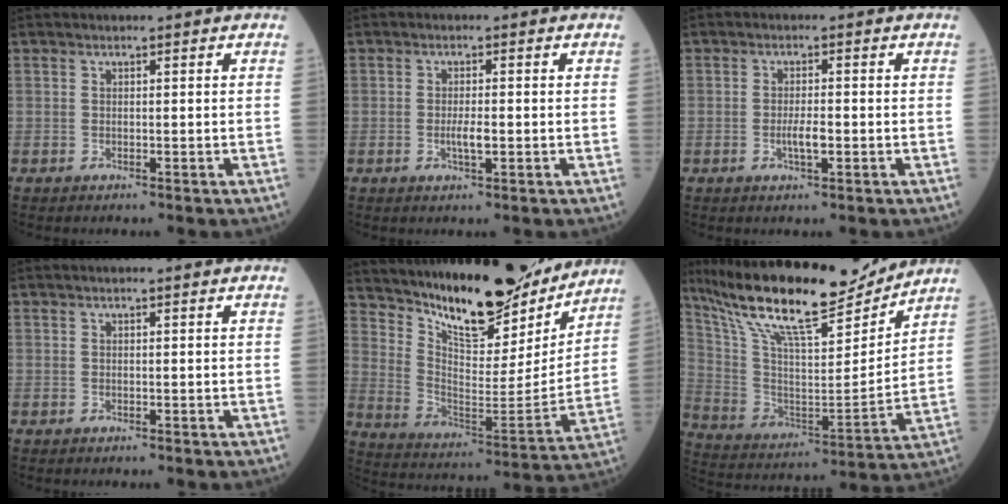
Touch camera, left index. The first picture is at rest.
{"total": 2.3, "force": [-0.6, 0.5, 2.2], "torque": [-0.045, -0.001, -0.010]}
{"total": 2.6, "force": [-0.8, 0.6, 2.4], "torque": [-0.048, 0.000, -0.013]}
{"total": 0.0}
{"total": 19.3, "force": [16.7, 5.1, 8.3], "torque": [-0.141, -0.031, 0.265]}
{"total": 21.7, "force": [17.9, 3.8, 11.6], "torque": [-0.220, 0.003, 0.314]}